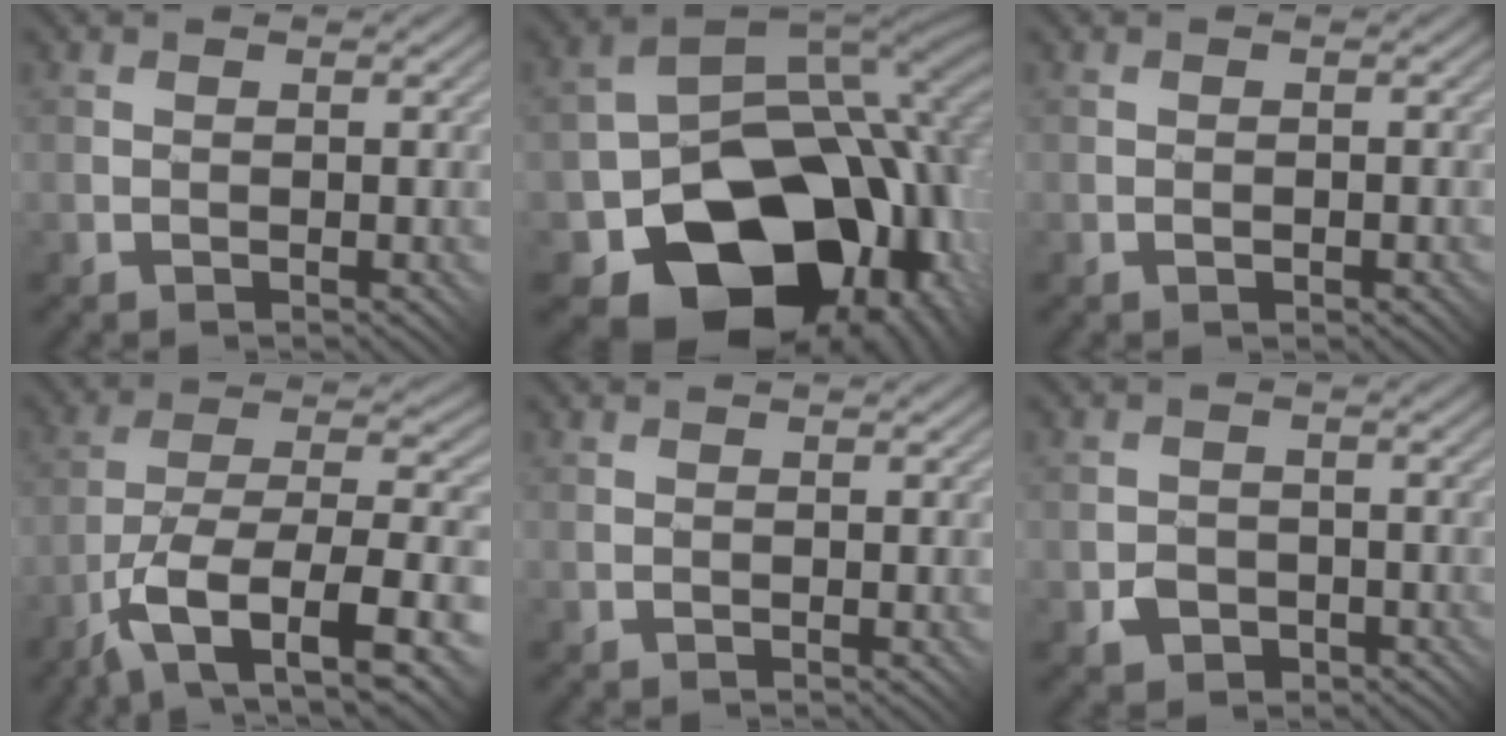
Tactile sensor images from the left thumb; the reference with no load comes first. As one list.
[{"total": 18.9, "force": [-5.6, 13.6, 11.8], "torque": [-0.201, -0.051, -0.066]}, {"total": 0.9, "force": [-0.4, 0.3, 0.7], "torque": [-0.008, 0.006, -0.003]}, {"total": 13.3, "force": [-6.8, 4.8, 10.4], "torque": [-0.190, -0.005, -0.119]}, {"total": 0.0}, {"total": 1.8, "force": [-1.2, 1.3, 0.3], "torque": [-0.005, 0.005, -0.024]}]